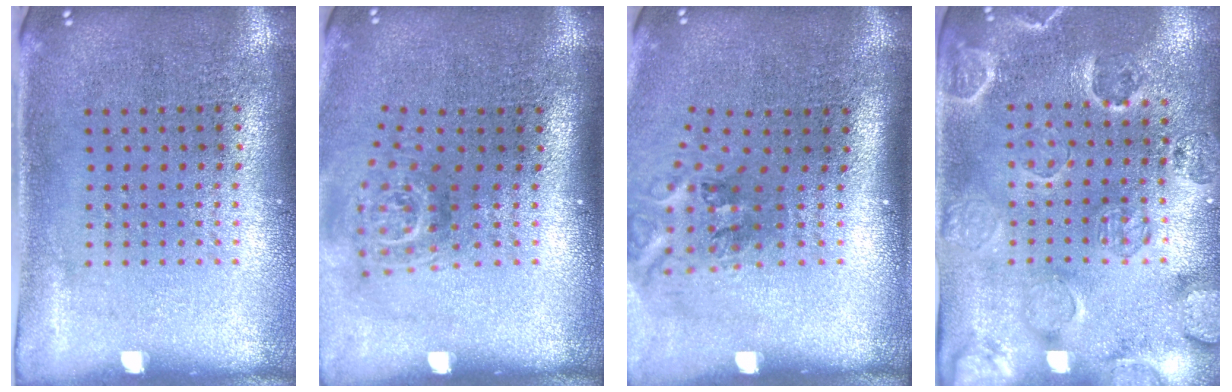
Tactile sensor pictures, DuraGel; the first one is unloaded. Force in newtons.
{"total": 1.8, "press": 1.2, "slide": 1.3}
{"total": 1.8, "press": 1.2, "slide": 1.3}
{"total": 2.4, "press": 2.1, "slide": 1.1}